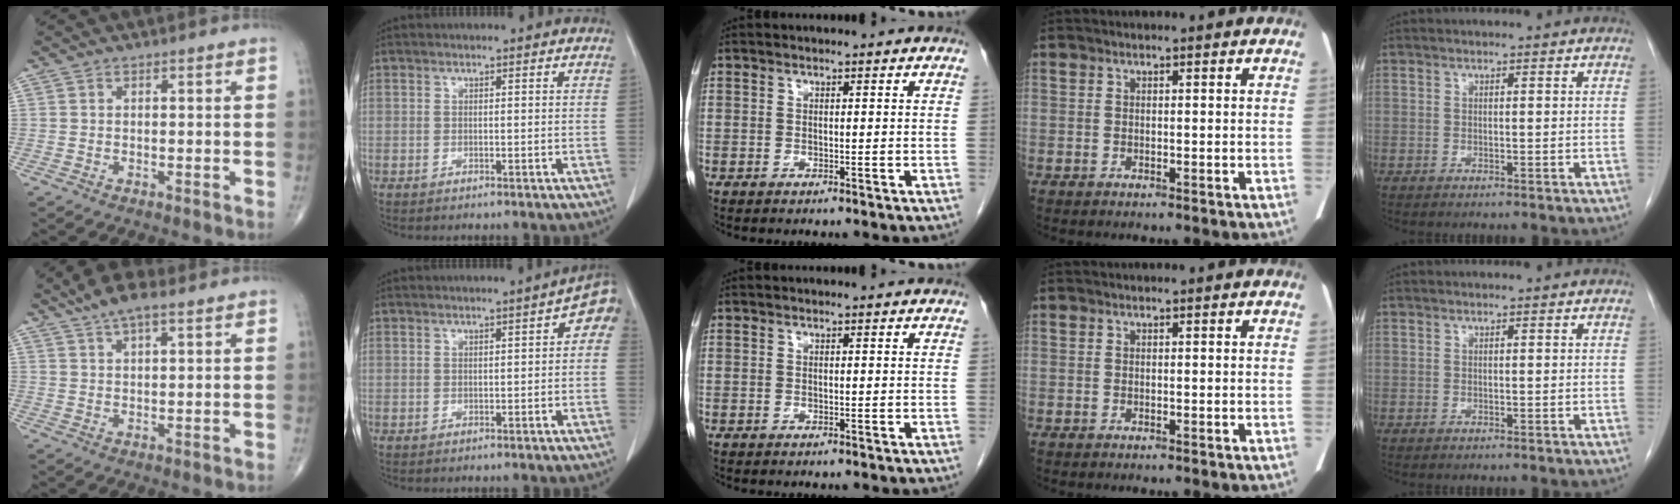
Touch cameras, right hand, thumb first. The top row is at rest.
{"thumb": {"total": 6.7, "force": [4.7, 2.0, 4.3], "torque": [-0.075, -0.002, 0.084]}, "index": {"total": 3.8, "force": [0.8, 1.1, 3.5], "torque": [-0.034, 0.015, 0.004]}}